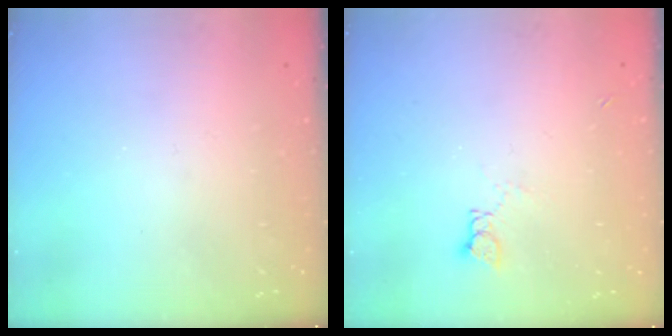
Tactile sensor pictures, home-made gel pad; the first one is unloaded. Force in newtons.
{"total": 3.8, "press": 3.7, "slide": 0.5}